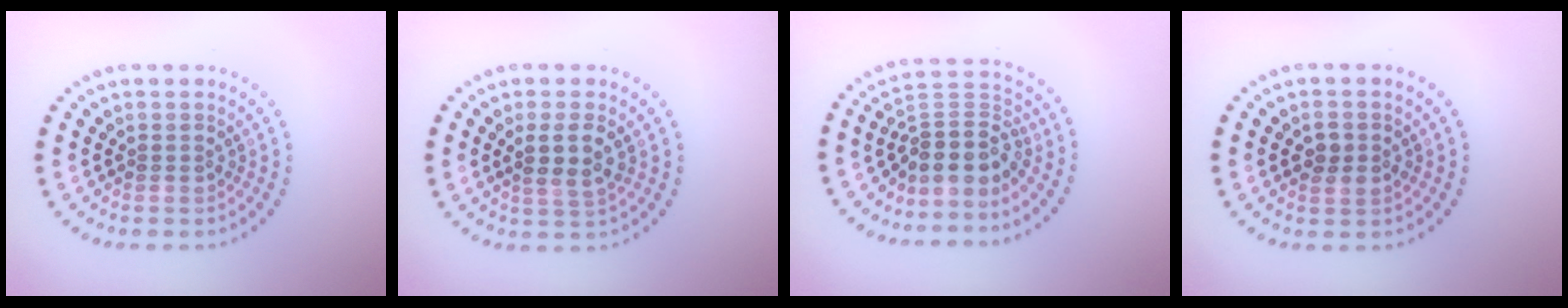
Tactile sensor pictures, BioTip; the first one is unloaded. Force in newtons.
{"total": 2.8, "press": 2.5, "slide": 1.2}
{"total": 4.3, "press": 3.5, "slide": 2.6}
{"total": 1.9, "press": 1.9, "slide": 0.0}